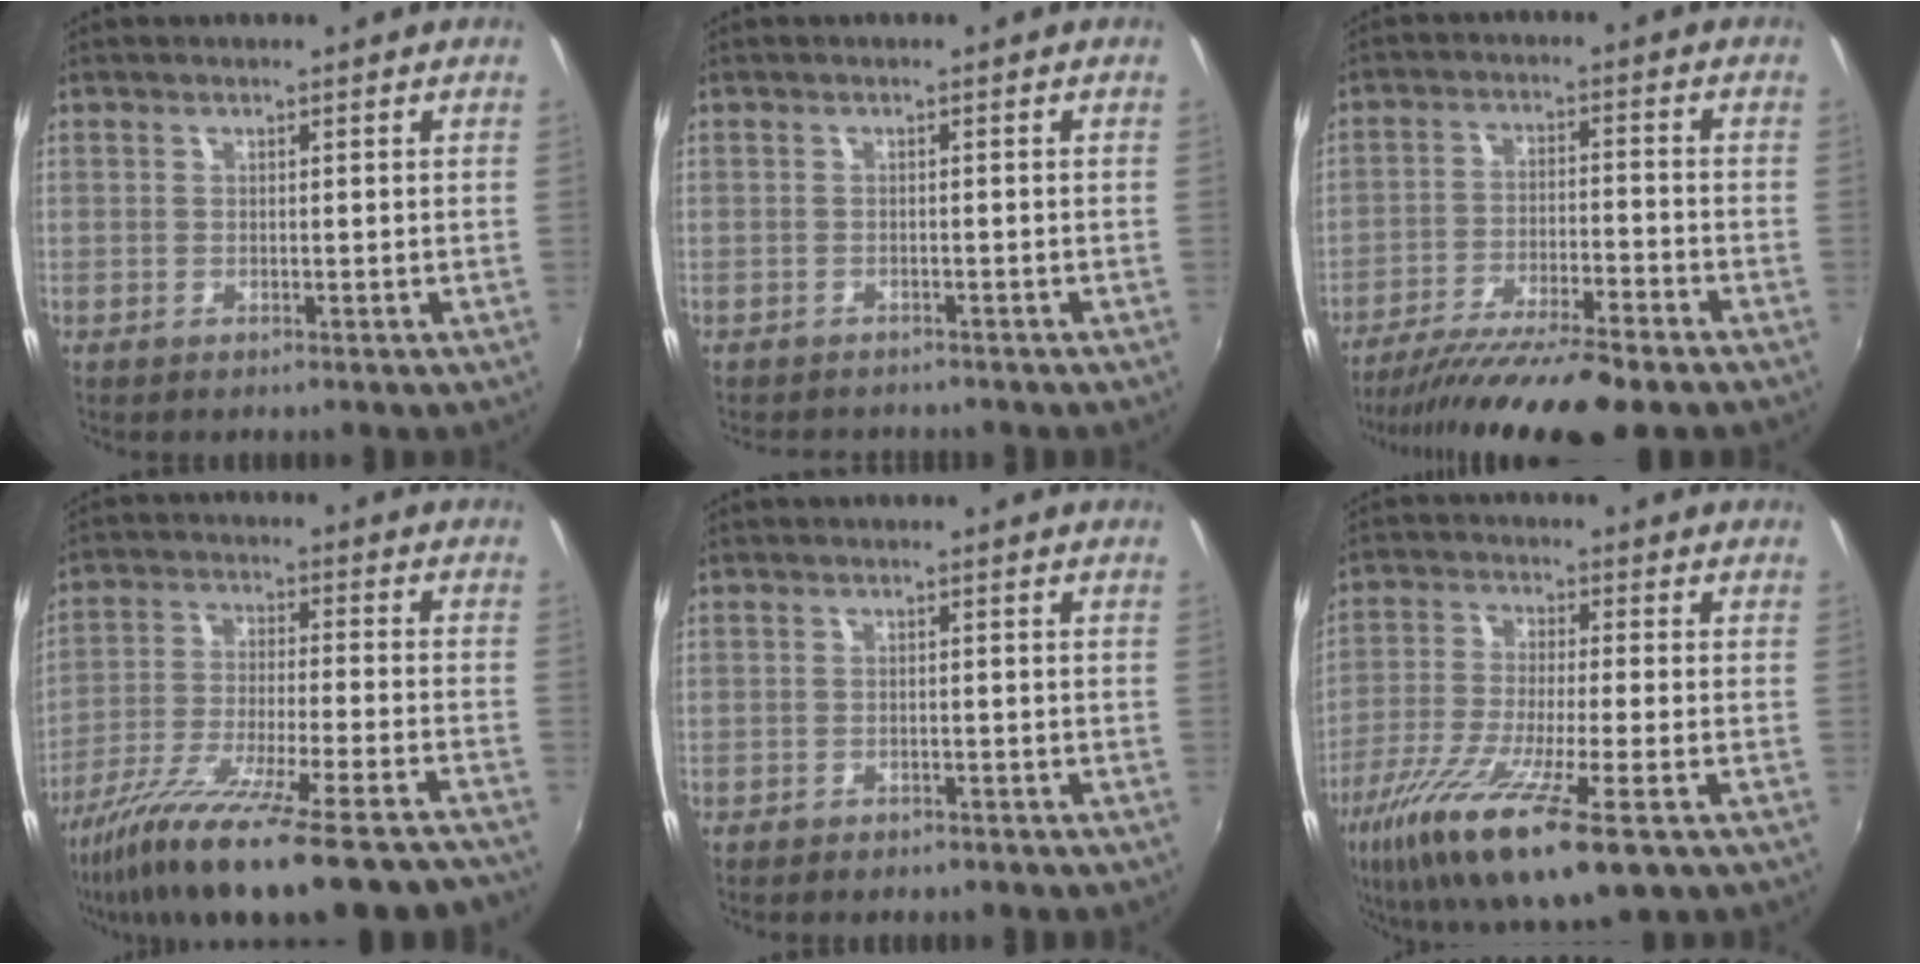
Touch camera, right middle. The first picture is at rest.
{"total": 3.3, "force": [-3.0, 1.0, 0.7], "torque": [-0.023, -0.017, -0.045]}
{"total": 14.9, "force": [-12.6, 0.6, 7.9], "torque": [-0.161, -0.035, -0.209]}
{"total": 25.1, "force": [-21.0, 2.4, 13.6], "torque": [-0.241, -0.078, -0.323]}
{"total": 3.3, "force": [-2.8, 1.3, 1.0], "torque": [-0.028, -0.013, -0.041]}
{"total": 16.9, "force": [-9.2, 2.9, 13.9], "torque": [-0.276, -0.056, -0.170]}